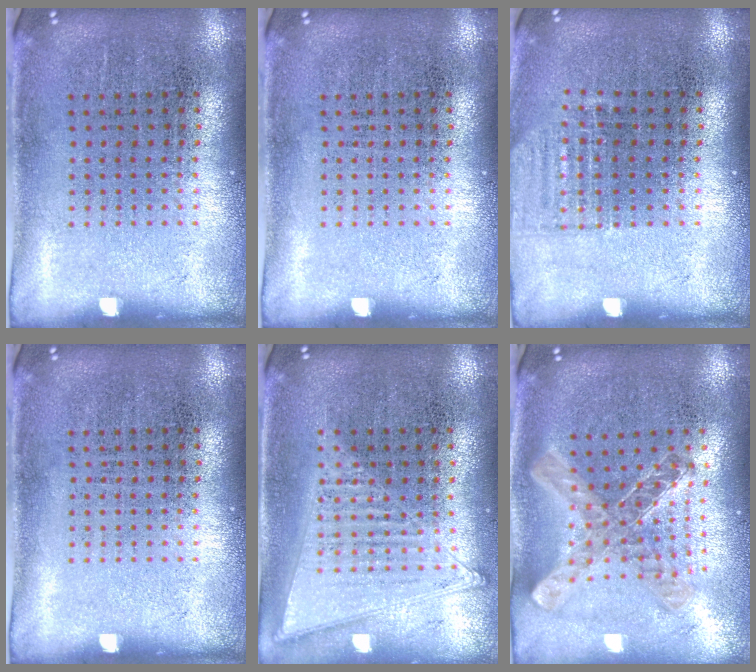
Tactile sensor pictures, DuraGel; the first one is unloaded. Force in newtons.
{"total": 0.0}
{"total": 0.9, "press": 0.9, "slide": 0.1}
{"total": 0.0}
{"total": 1.2, "press": 1.2, "slide": 0.2}
{"total": 1.1, "press": 1.0, "slide": 0.3}